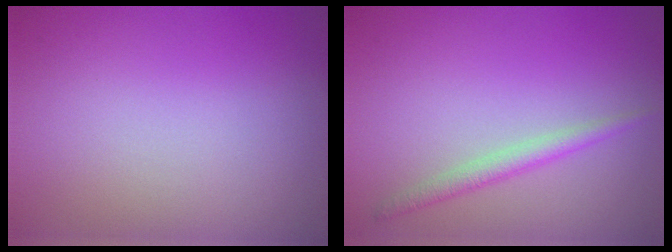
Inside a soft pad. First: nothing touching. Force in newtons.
{"total": 1.8, "press": 1.8, "slide": 0.1}